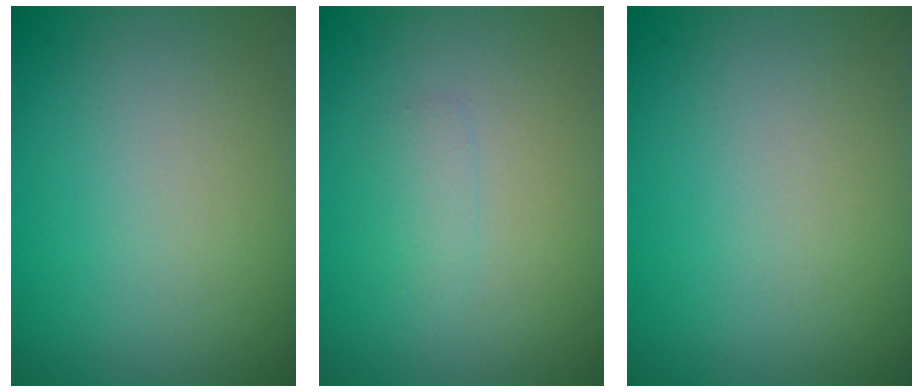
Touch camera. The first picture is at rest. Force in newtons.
{"total": 1.0, "press": 1.0, "slide": 0.1}
{"total": 0.0}